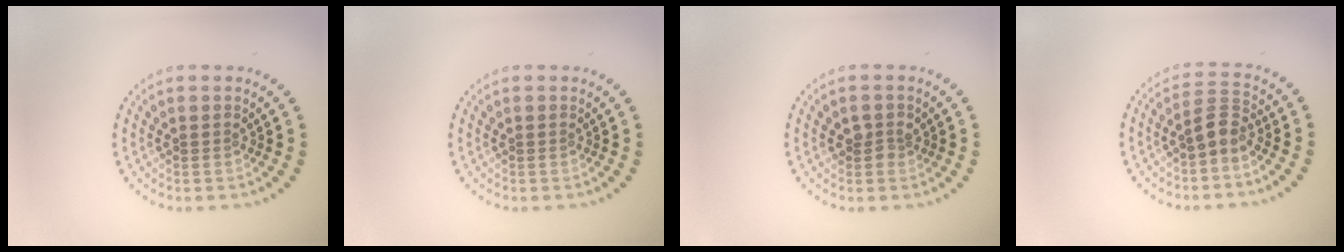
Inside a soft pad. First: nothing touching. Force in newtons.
{"total": 0.0}
{"total": 1.3, "press": 1.2, "slide": 0.4}
{"total": 2.2, "press": 1.7, "slide": 1.4}